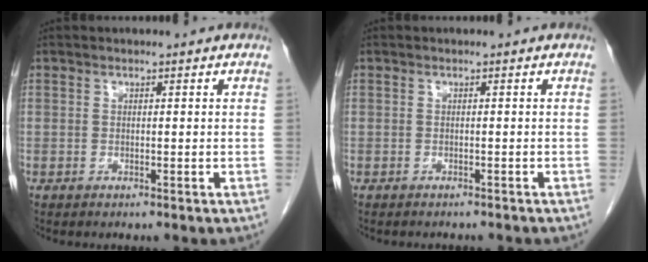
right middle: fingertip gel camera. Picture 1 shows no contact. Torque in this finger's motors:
{"motor_torque": [0.38, -0.33, 0.01, 0.03]}